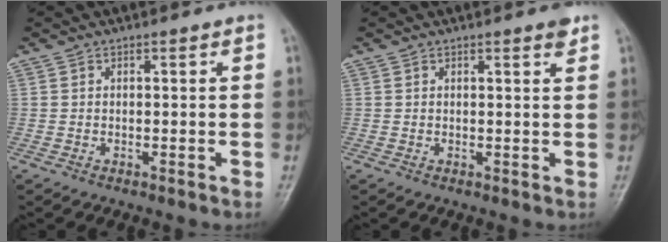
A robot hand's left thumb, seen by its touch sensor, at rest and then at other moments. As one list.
[{"total": 1.6, "force": [1.1, 0.3, 1.1], "torque": [-0.014, -0.006, 0.013]}]